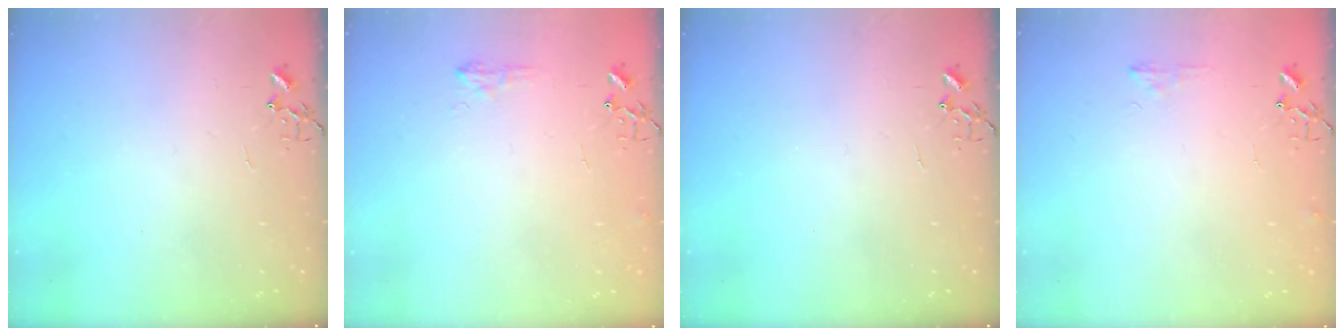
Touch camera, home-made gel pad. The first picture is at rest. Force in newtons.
{"total": 7.3, "press": 7.3, "slide": 0.8}
{"total": 0.0}
{"total": 5.7, "press": 5.7, "slide": 0.8}